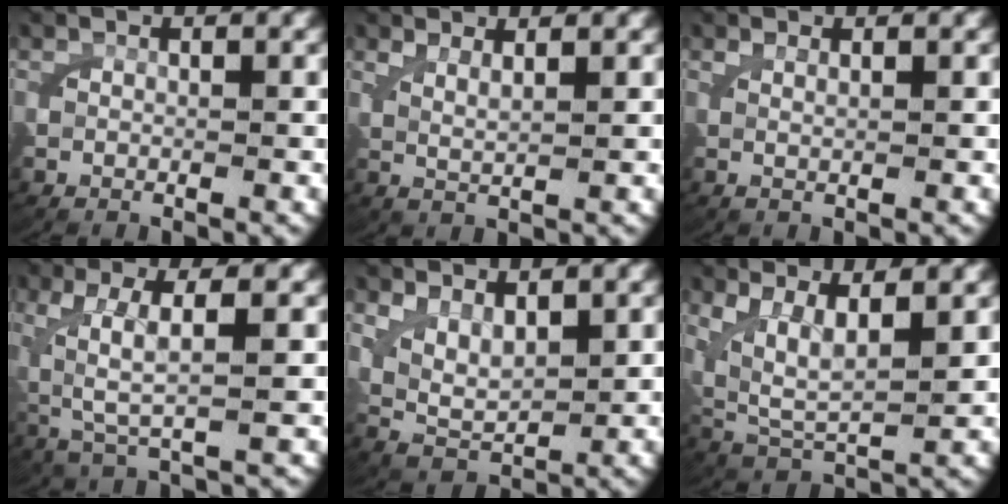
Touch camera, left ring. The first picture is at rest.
{"total": 2.0, "force": [1.2, 0.3, 1.6], "torque": [-0.036, -0.010, 0.030]}
{"total": 1.1, "force": [0.7, -0.2, 0.8], "torque": [-0.015, -0.004, 0.017]}
{"total": 5.0, "force": [0.7, 1.9, 4.5], "torque": [-0.101, -0.007, 0.024]}
{"total": 4.9, "force": [1.4, 3.7, 3.0], "torque": [-0.071, -0.018, 0.028]}
{"total": 6.4, "force": [1.9, 4.2, 4.5], "torque": [-0.123, -0.038, 0.055]}